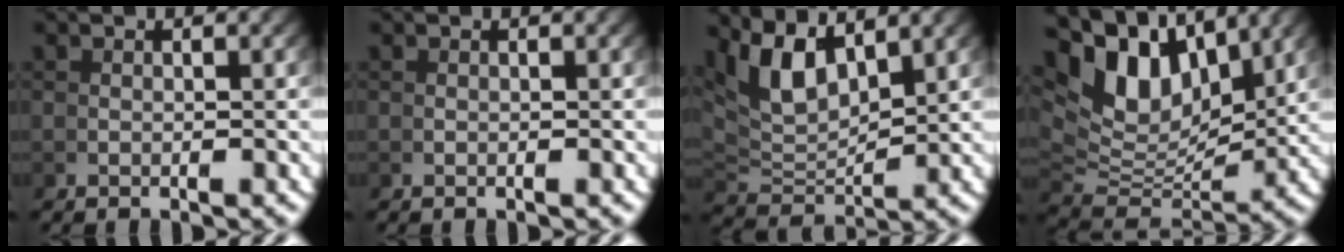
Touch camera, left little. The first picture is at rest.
{"total": 0.0}
{"total": 7.7, "force": [3.3, 4.5, 5.4], "torque": [-0.114, -0.011, 0.068]}
{"total": 10.8, "force": [4.1, 6.7, 7.4], "torque": [-0.141, 0.000, 0.072]}